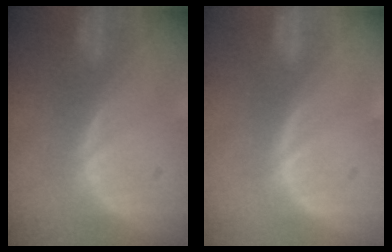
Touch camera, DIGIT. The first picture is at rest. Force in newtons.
{"total": 0.0}